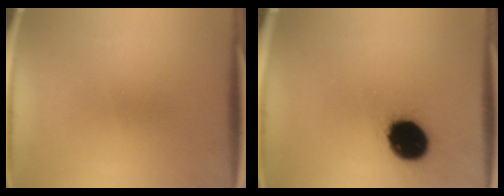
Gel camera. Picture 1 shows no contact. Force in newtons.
{"total": 14.3}